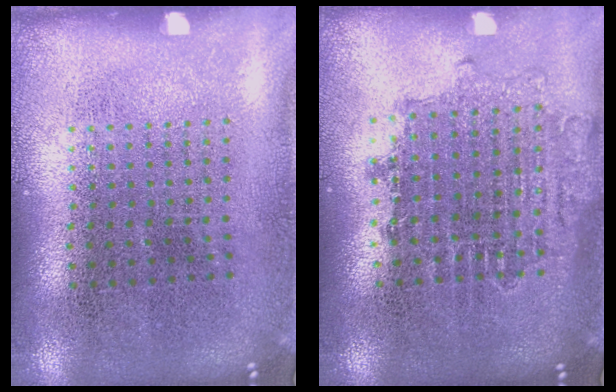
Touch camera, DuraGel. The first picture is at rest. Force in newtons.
{"total": 1.6, "press": 1.4, "slide": 0.7}